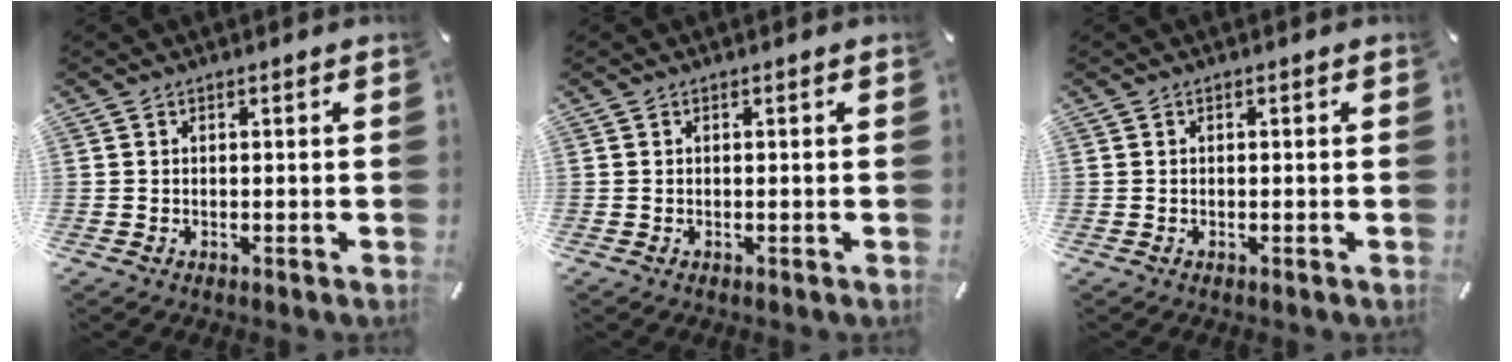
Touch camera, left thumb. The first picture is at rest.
{"total": 0.0}
{"total": 0.0}